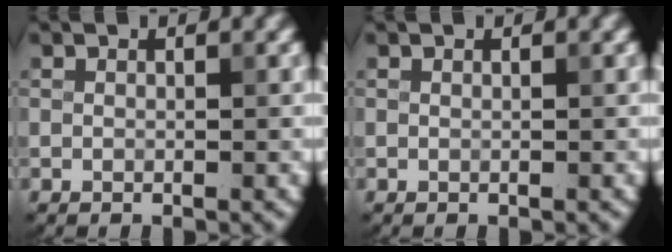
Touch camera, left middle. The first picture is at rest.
{"total": 0.0}